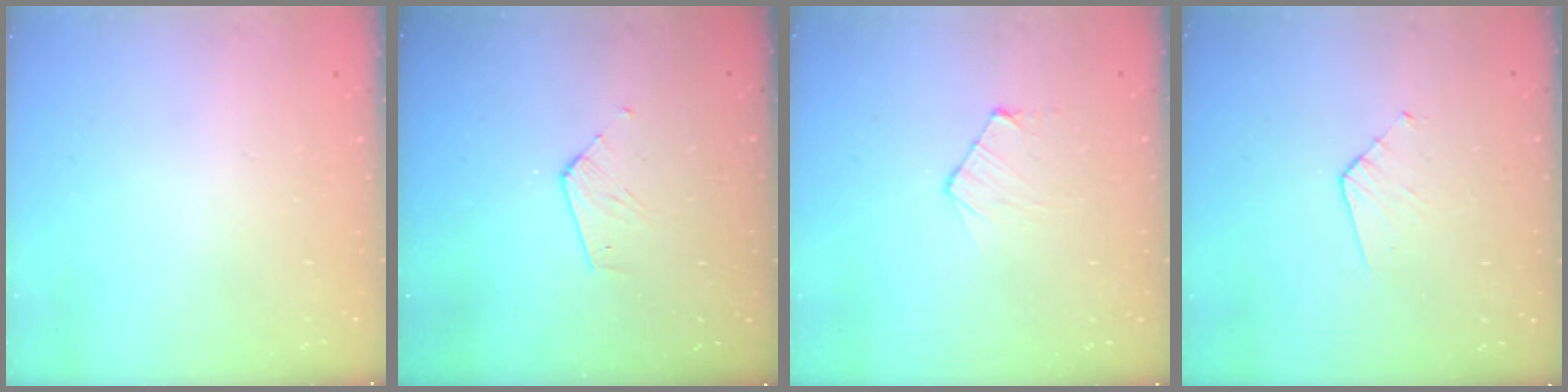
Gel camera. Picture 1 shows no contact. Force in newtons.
{"total": 4.1, "press": 4.1, "slide": 0.4}
{"total": 4.8, "press": 4.7, "slide": 0.5}
{"total": 3.6, "press": 3.6, "slide": 0.3}